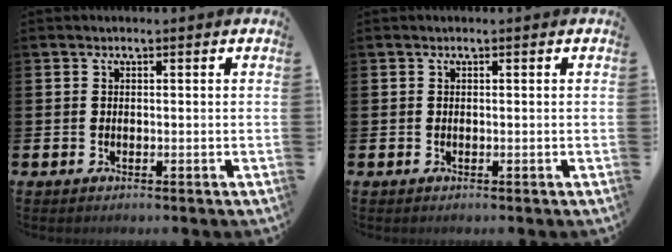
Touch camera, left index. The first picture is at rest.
{"total": 0.0}